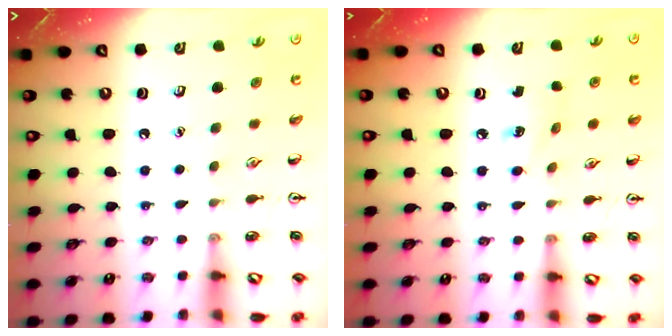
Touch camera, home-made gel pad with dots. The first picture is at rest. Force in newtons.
{"total": 3.5, "press": 3.3, "slide": 1.2}